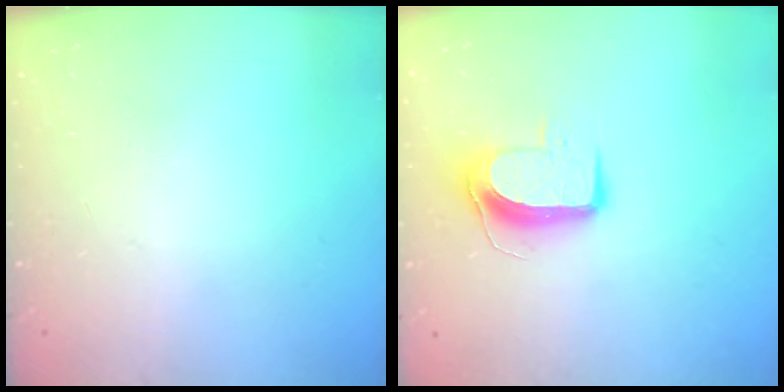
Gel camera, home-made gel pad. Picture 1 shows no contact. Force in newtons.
{"total": 10.6, "press": 10.6, "slide": 0.8}